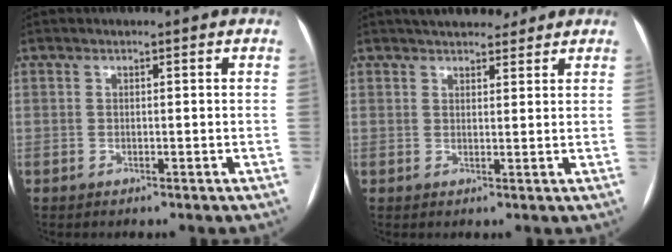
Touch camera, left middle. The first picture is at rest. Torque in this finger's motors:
{"motor_torque": [0.23, -0.22, 0.03, 0.00]}